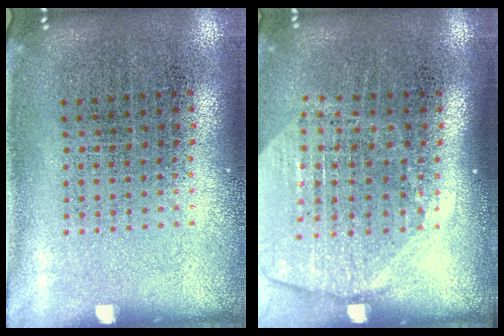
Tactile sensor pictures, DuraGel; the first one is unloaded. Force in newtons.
{"total": 2.1, "press": 1.8, "slide": 0.9}